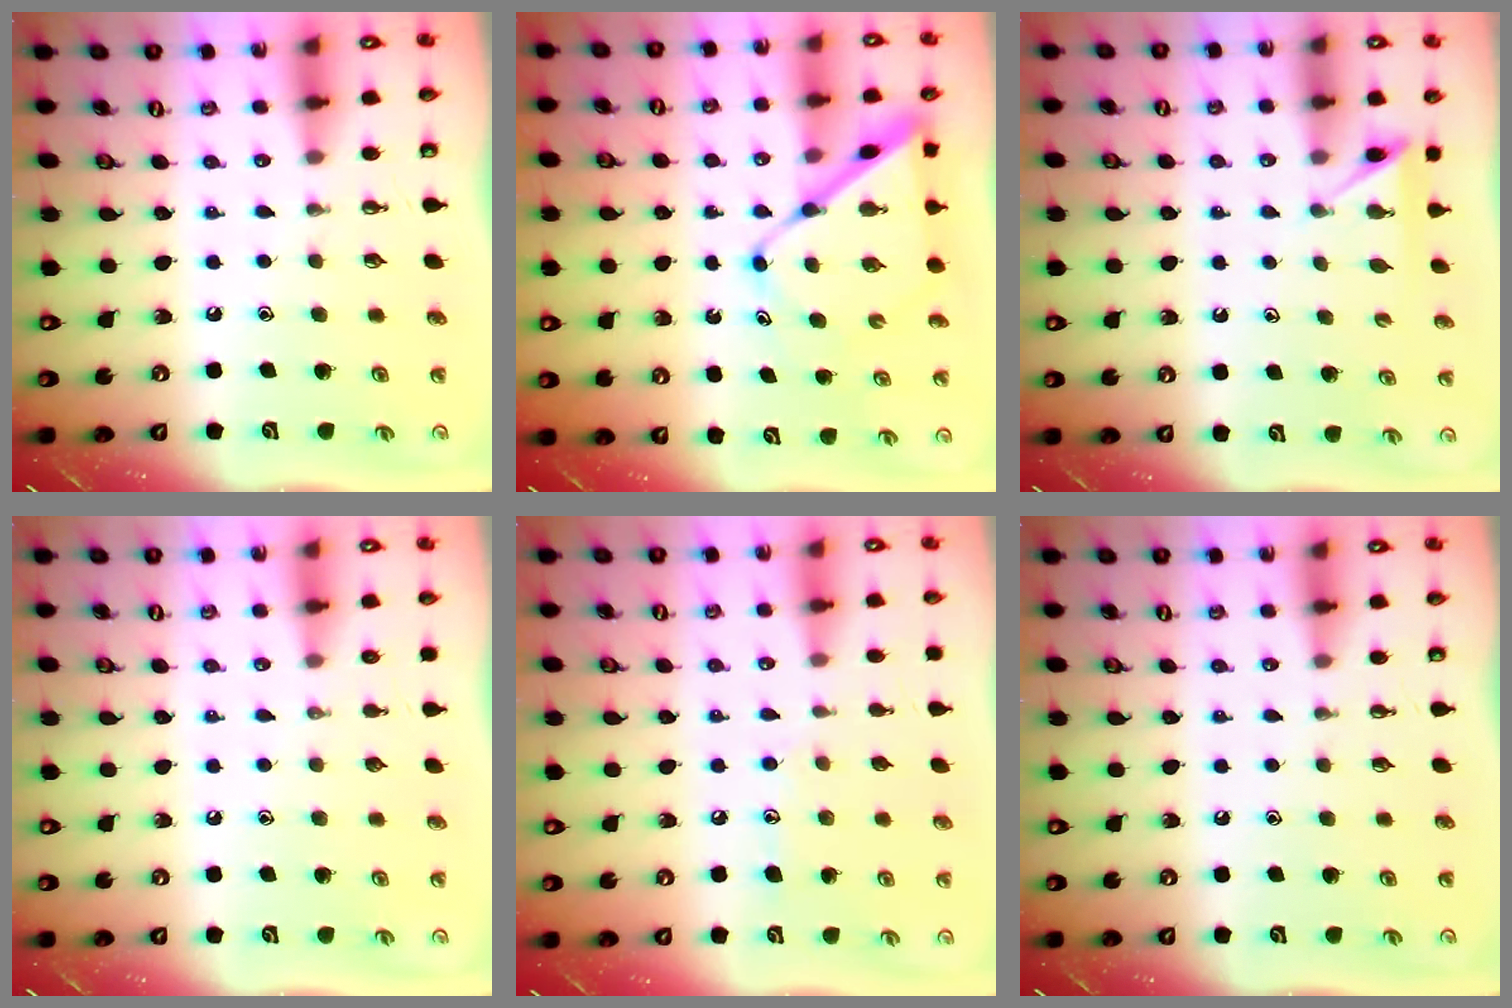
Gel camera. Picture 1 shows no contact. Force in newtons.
{"total": 10.1, "press": 10.1, "slide": 1.0}
{"total": 3.5, "press": 3.4, "slide": 0.4}
{"total": 0.0}
{"total": 6.5, "press": 6.5, "slide": 0.6}
{"total": 0.0}